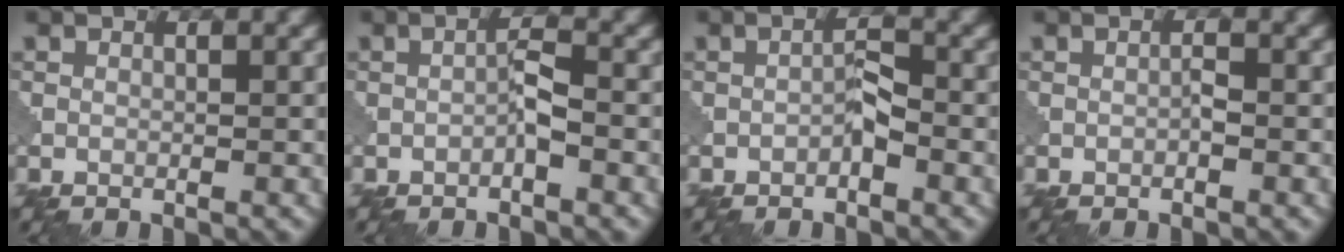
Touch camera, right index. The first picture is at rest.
{"total": 1.6, "force": [-0.8, 0.2, 1.4], "torque": [-0.027, 0.008, -0.016]}
{"total": 1.6, "force": [-0.9, 0.4, 1.3], "torque": [-0.023, 0.007, -0.017]}
{"total": 0.7, "force": [-0.3, 0.2, 0.6], "torque": [-0.012, 0.003, -0.007]}